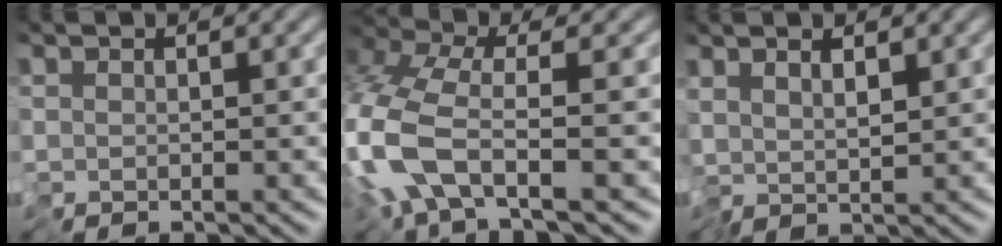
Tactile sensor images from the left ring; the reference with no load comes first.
{"total": 6.9, "force": [-3.2, 2.6, 5.5], "torque": [-0.137, 0.003, -0.080]}
{"total": 2.2, "force": [1.1, 0.7, 1.8], "torque": [-0.038, 0.005, 0.022]}